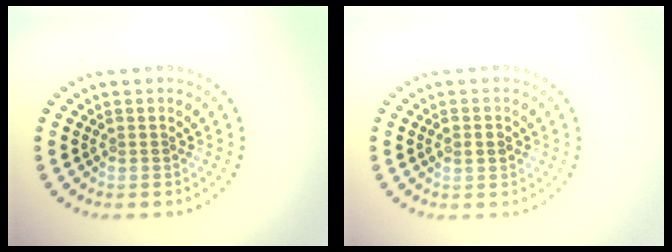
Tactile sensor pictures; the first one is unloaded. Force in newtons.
{"total": 1.8, "press": 1.8, "slide": 0.3}